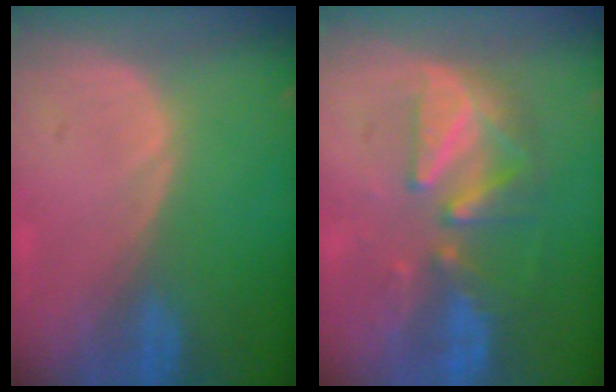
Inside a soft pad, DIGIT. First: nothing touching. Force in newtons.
{"total": 8.4, "press": 8.1, "slide": 2.1}